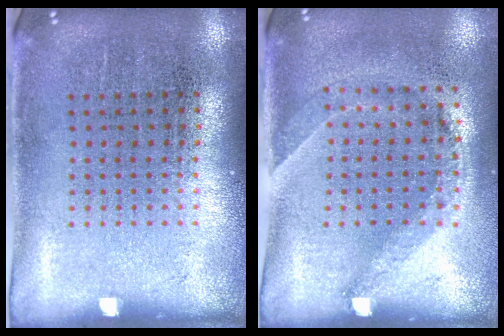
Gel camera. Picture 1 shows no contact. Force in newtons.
{"total": 1.4, "press": 1.0, "slide": 1.0}